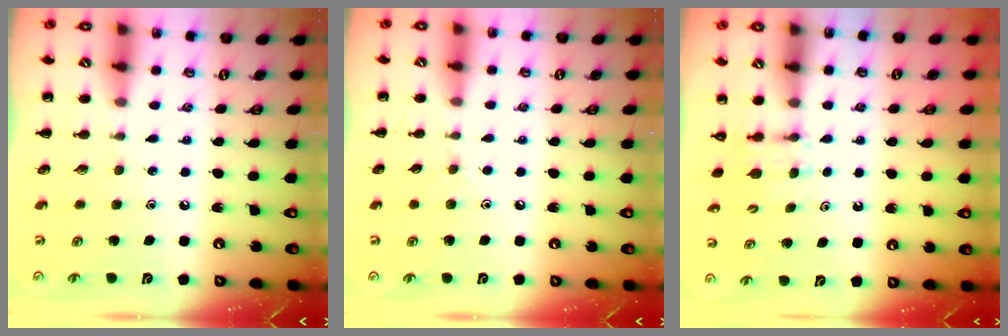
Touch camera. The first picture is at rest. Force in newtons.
{"total": 4.0, "press": 3.7, "slide": 1.5}
{"total": 3.3, "press": 3.1, "slide": 1.3}